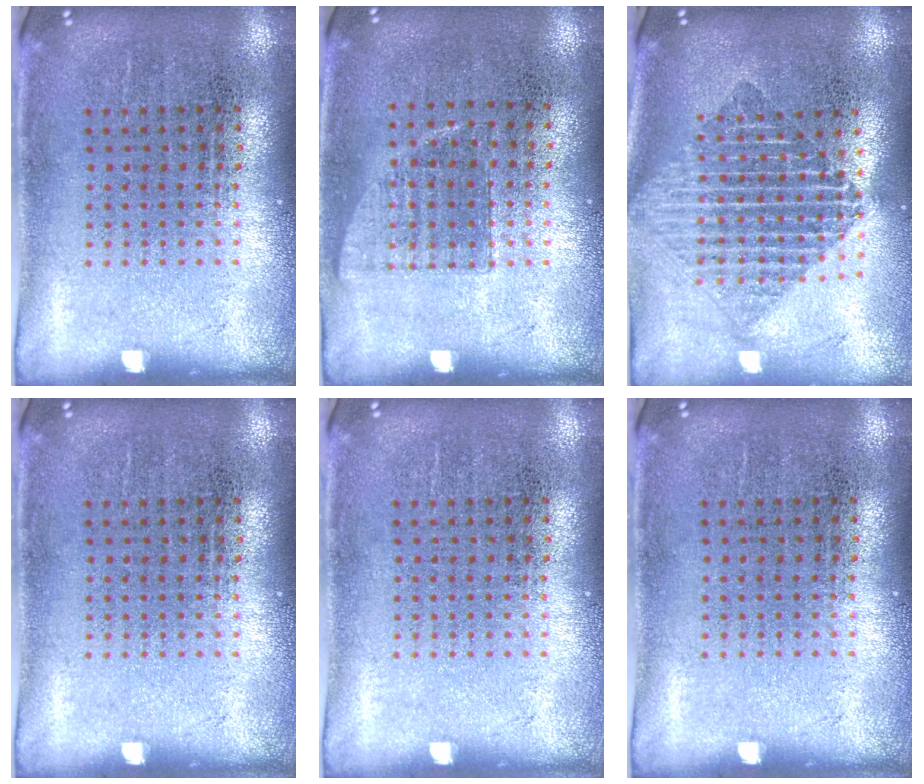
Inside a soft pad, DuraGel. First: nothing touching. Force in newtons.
{"total": 0.7, "press": 0.7, "slide": 0.2}
{"total": 1.9, "press": 1.6, "slide": 1.0}
{"total": 0.0}
{"total": 0.0}
{"total": 0.0}